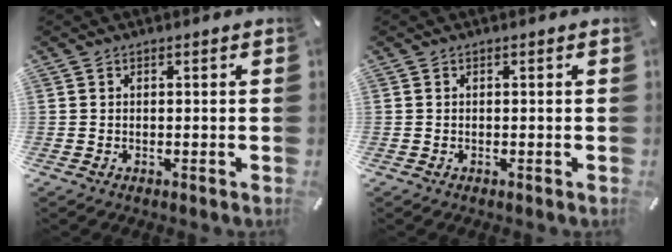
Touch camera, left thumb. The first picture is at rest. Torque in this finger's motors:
{"motor_torque": [-0.01, 0.01, 0.00, 0.00, 0.00]}